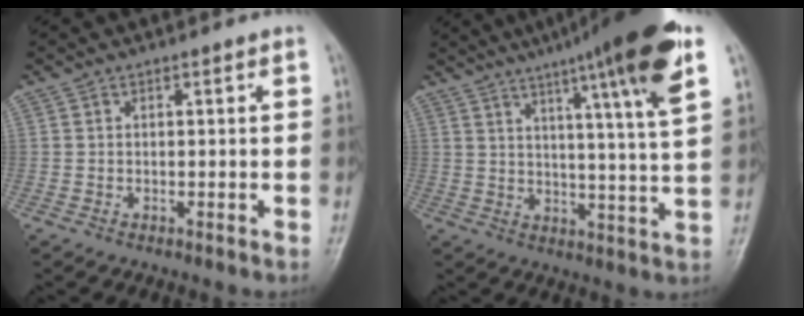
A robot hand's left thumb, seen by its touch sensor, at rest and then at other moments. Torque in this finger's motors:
{"motor_torque": [1.18, 0.18, 1.55, -1.20, 0.33]}